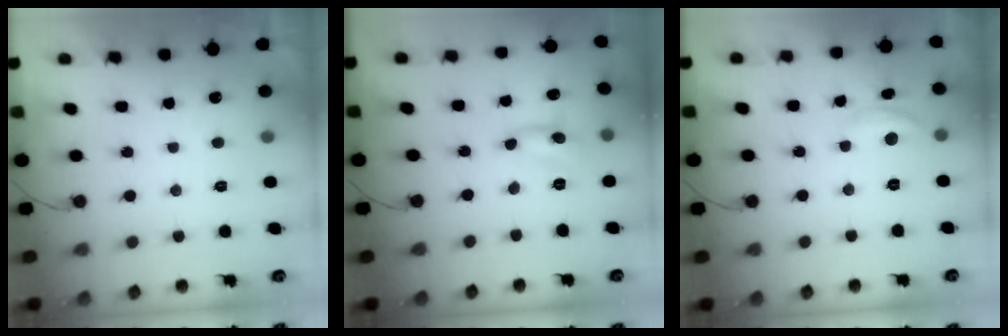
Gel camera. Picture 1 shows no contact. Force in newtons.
{"total": 3.2, "press": 3.2, "slide": 0.2}
{"total": 7.8, "press": 7.8, "slide": 0.5}